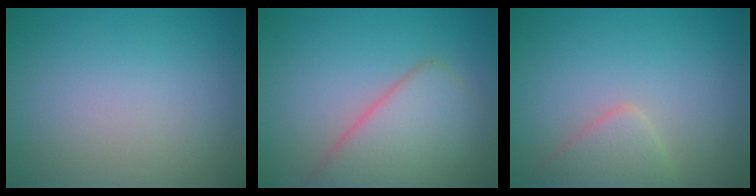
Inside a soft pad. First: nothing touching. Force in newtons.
{"total": 6.1, "press": 6.1, "slide": 0.1}
{"total": 2.3, "press": 2.3, "slide": 0.0}